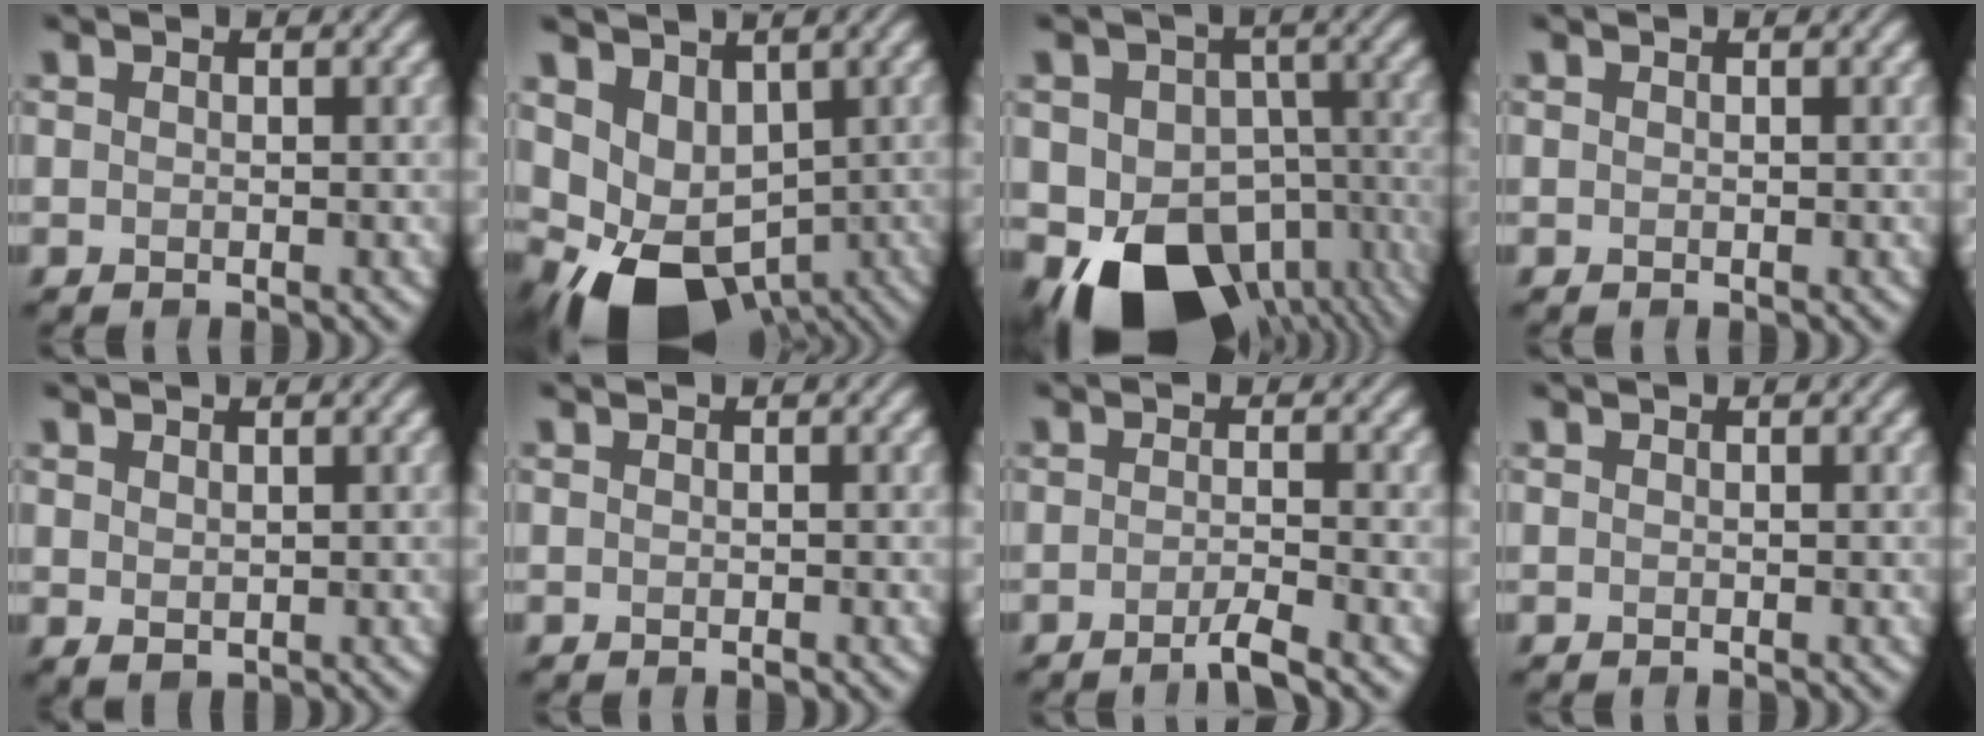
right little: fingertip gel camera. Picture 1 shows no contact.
{"total": 9.6, "force": [-2.4, 6.7, 6.4], "torque": [-0.113, -0.038, -0.022]}
{"total": 16.5, "force": [-8.0, 10.8, 9.6], "torque": [-0.143, -0.029, -0.102]}
{"total": 0.0}
{"total": 1.2, "force": [0.6, 0.7, 0.7], "torque": [-0.013, -0.003, 0.018]}
{"total": 0.0}
{"total": 2.4, "force": [-1.3, 0.4, 2.0], "torque": [-0.028, 0.002, -0.034]}
{"total": 0.0}